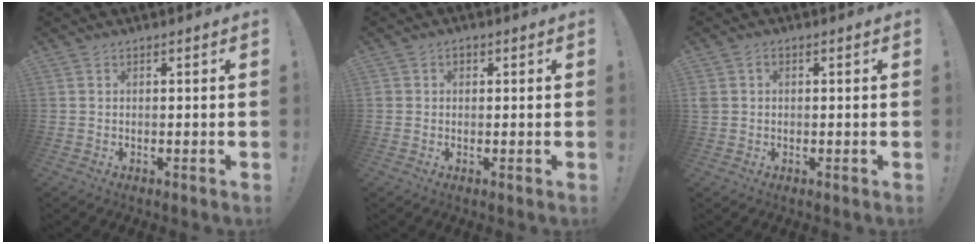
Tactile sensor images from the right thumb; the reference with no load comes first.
{"total": 1.9, "force": [0.1, 1.8, 0.7], "torque": [-0.008, 0.002, 0.002]}
{"total": 1.9, "force": [0.1, 1.6, 0.9], "torque": [-0.022, 0.007, 0.003]}